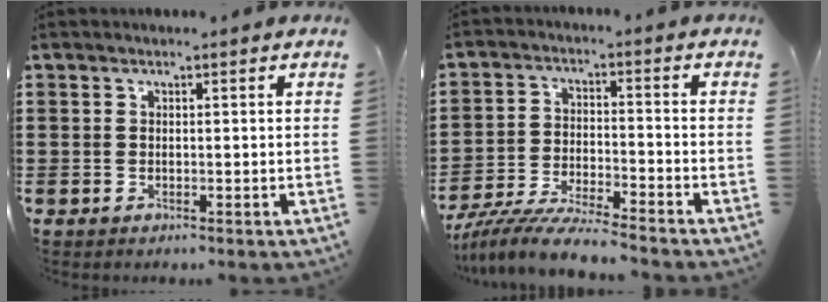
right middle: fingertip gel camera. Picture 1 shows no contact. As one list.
[{"total": 7.3, "force": [-7.0, -0.1, 2.0], "torque": [-0.043, -0.005, -0.137]}]